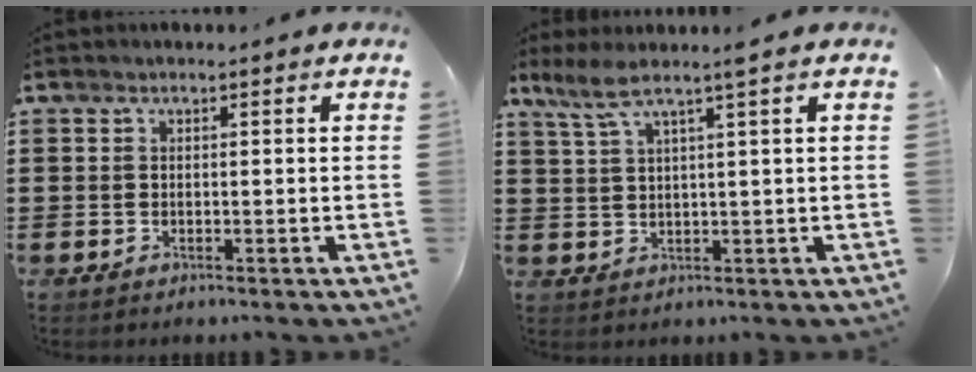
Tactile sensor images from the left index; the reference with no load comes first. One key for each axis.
{"total": 4.2, "fx": 2.6, "fy": -0.1, "fz": 3.2, "tx": -0.072, "ty": 0.001, "tz": 0.045}